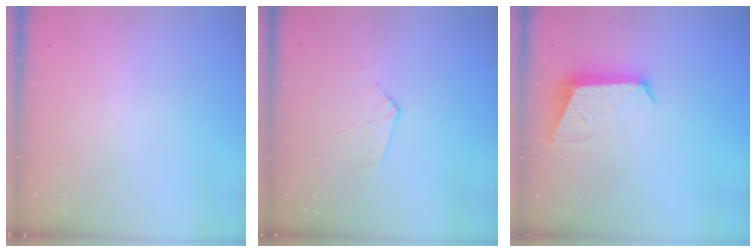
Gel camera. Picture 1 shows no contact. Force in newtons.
{"total": 2.6, "press": 2.6, "slide": 0.2}
{"total": 10.3, "press": 10.3, "slide": 0.5}